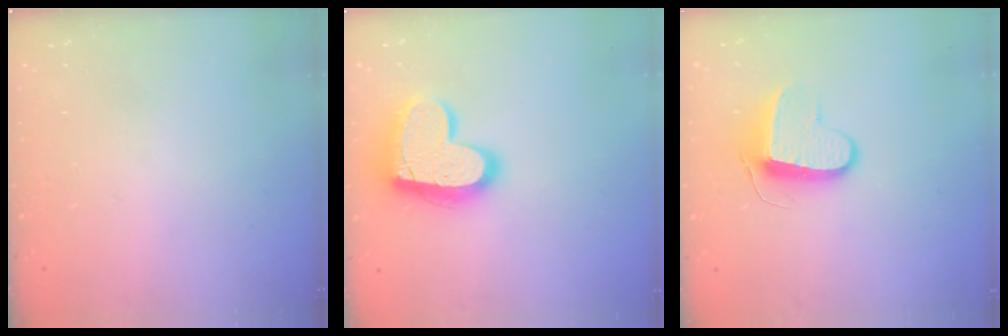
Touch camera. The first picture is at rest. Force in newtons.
{"total": 17.6, "press": 17.6, "slide": 1.2}
{"total": 9.6, "press": 9.6, "slide": 0.2}